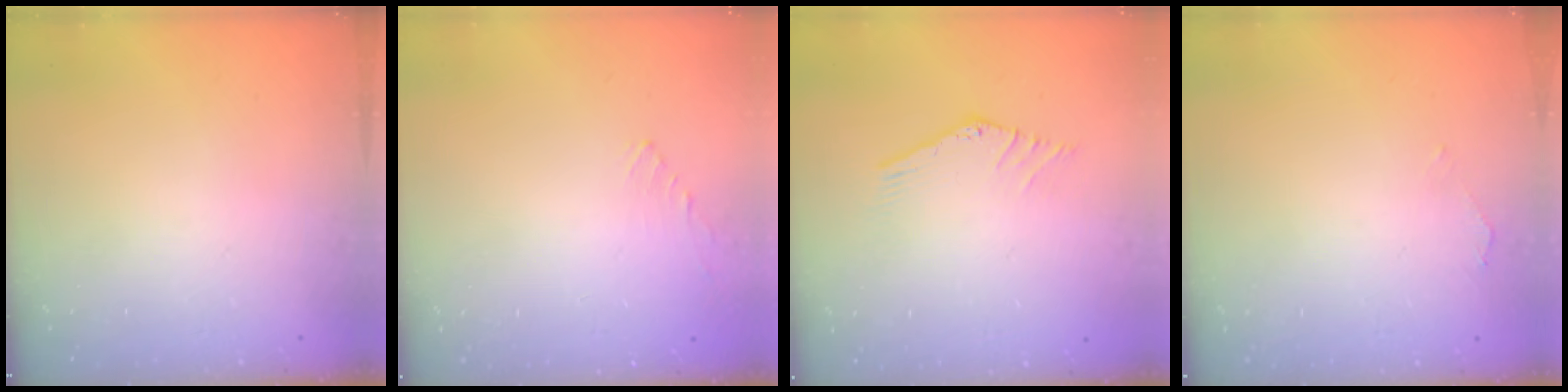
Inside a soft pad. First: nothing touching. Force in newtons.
{"total": 1.0, "press": 0.9, "slide": 0.4}
{"total": 1.4, "press": 1.3, "slide": 0.1}
{"total": 1.0, "press": 1.0, "slide": 0.2}